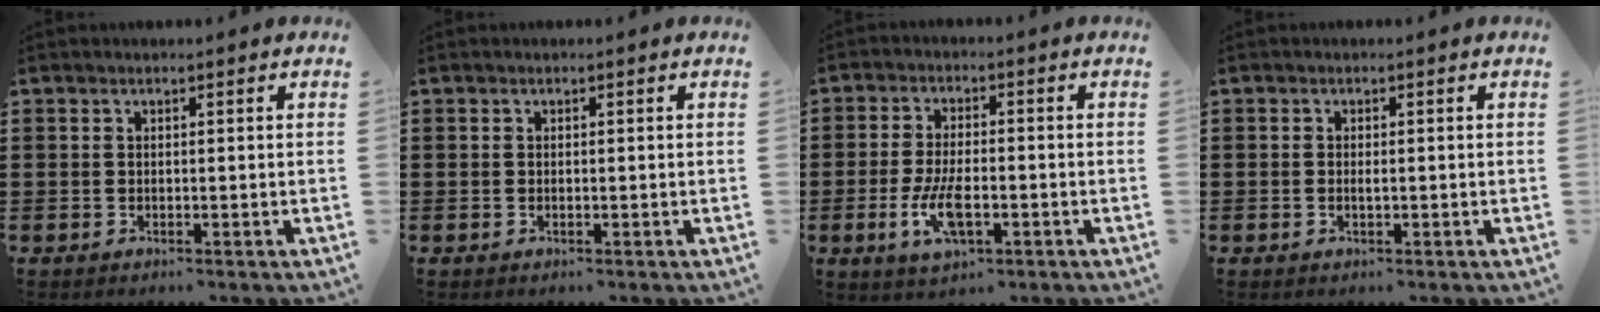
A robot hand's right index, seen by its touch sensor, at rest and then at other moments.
{"total": 0.0}
{"total": 6.7, "force": [-2.1, 2.8, 5.7], "torque": [-0.127, -0.006, -0.043]}
{"total": 0.8, "force": [-0.1, 0.4, 0.7], "torque": [-0.014, -0.001, -0.002]}